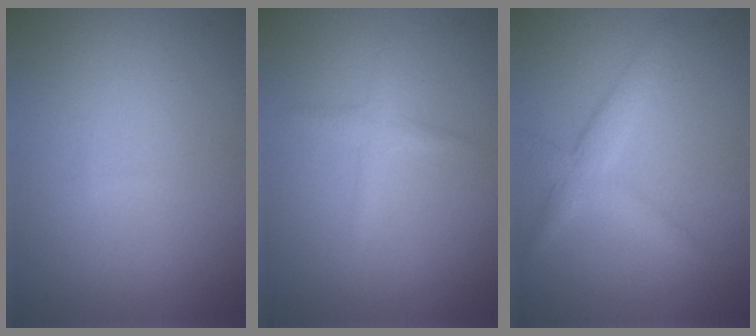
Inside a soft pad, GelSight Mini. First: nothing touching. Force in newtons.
{"total": 1.3, "press": 1.3, "slide": 0.0}
{"total": 2.6, "press": 2.6, "slide": 0.2}